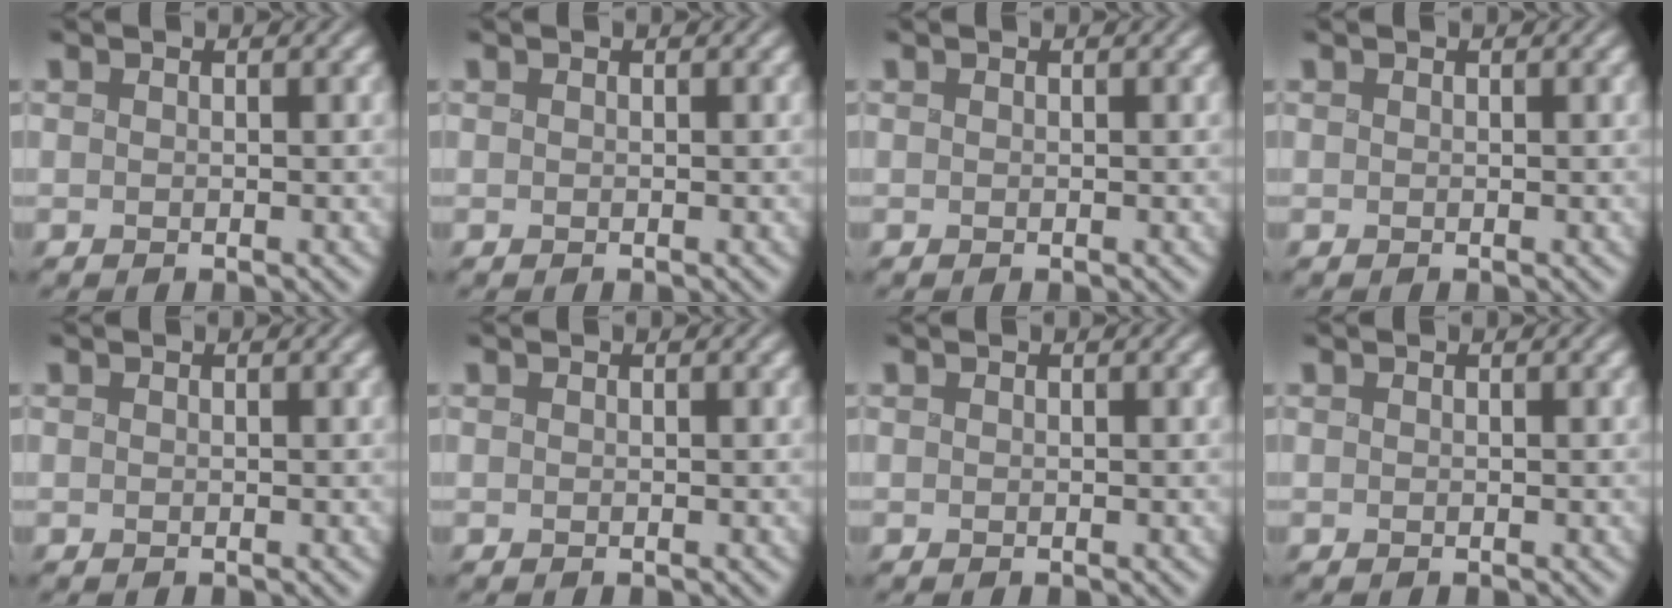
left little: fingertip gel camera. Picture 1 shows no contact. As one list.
[{"total": 0.0}, {"total": 0.0}, {"total": 0.0}, {"total": 0.0}, {"total": 0.0}, {"total": 0.0}, {"total": 0.0}]